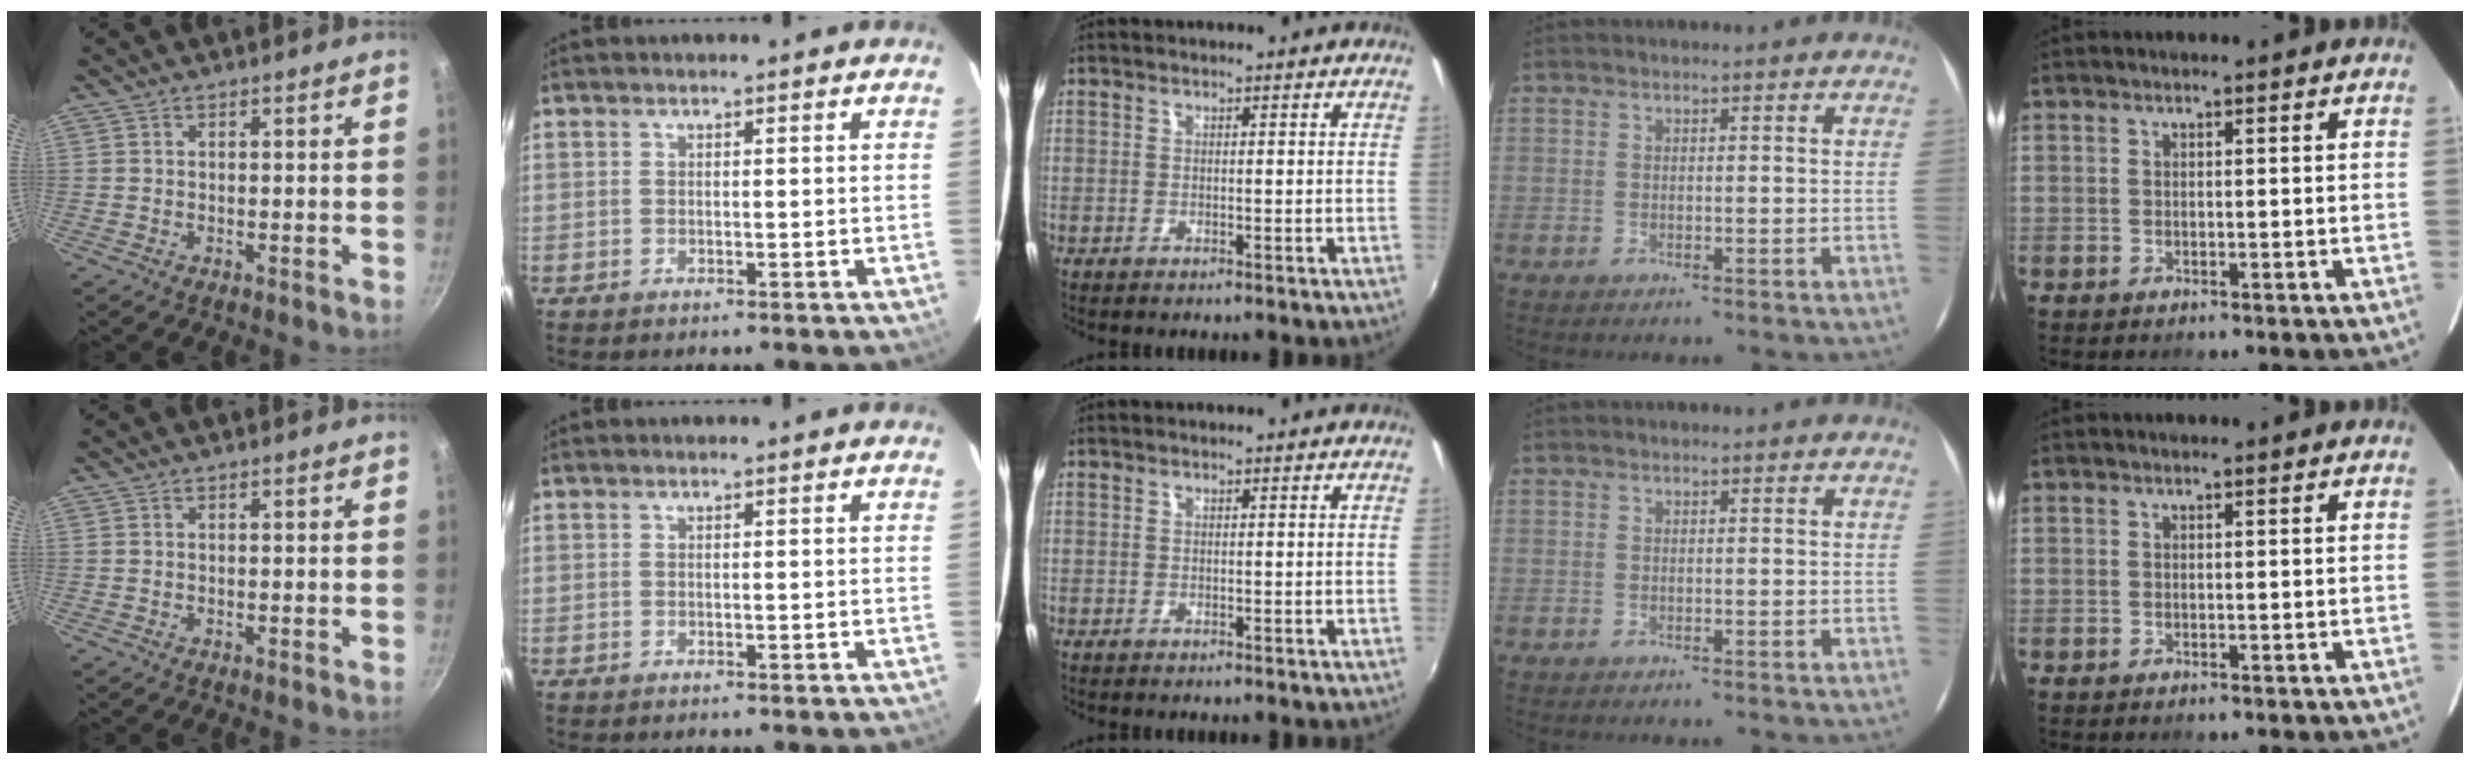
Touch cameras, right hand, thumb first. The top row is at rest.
{}